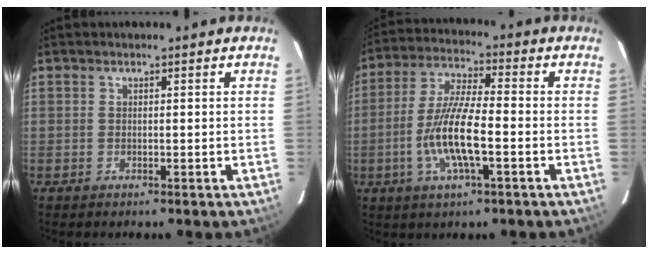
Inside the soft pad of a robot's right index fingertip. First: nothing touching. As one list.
[{"total": 11.6, "force": [-3.4, 2.4, 10.9], "torque": [-0.223, -0.003, -0.065]}]